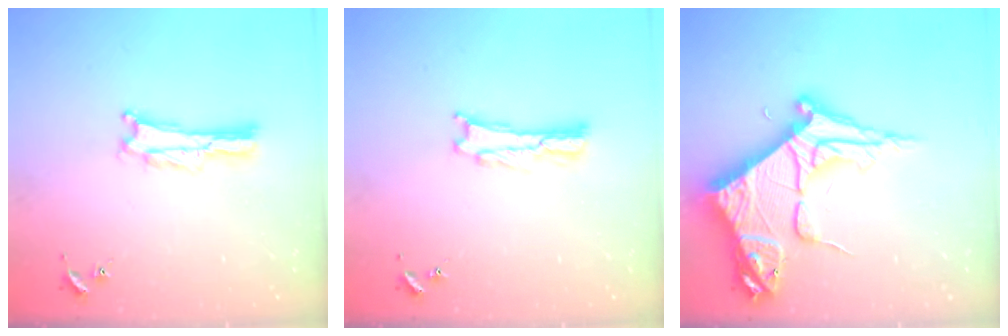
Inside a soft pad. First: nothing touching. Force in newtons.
{"total": 0.6, "press": 0.5, "slide": 0.2}
{"total": 10.6, "press": 10.5, "slide": 1.3}